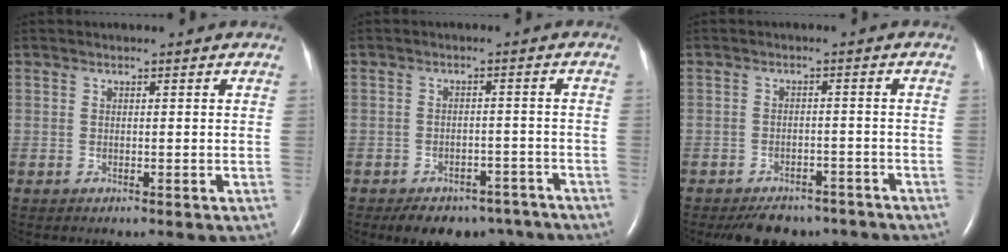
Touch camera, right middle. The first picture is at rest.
{"total": 10.8, "force": [-8.7, 5.5, 3.3], "torque": [-0.035, 0.008, -0.102]}
{"total": 8.3, "force": [-7.2, 3.5, 2.2], "torque": [-0.021, -0.002, -0.089]}